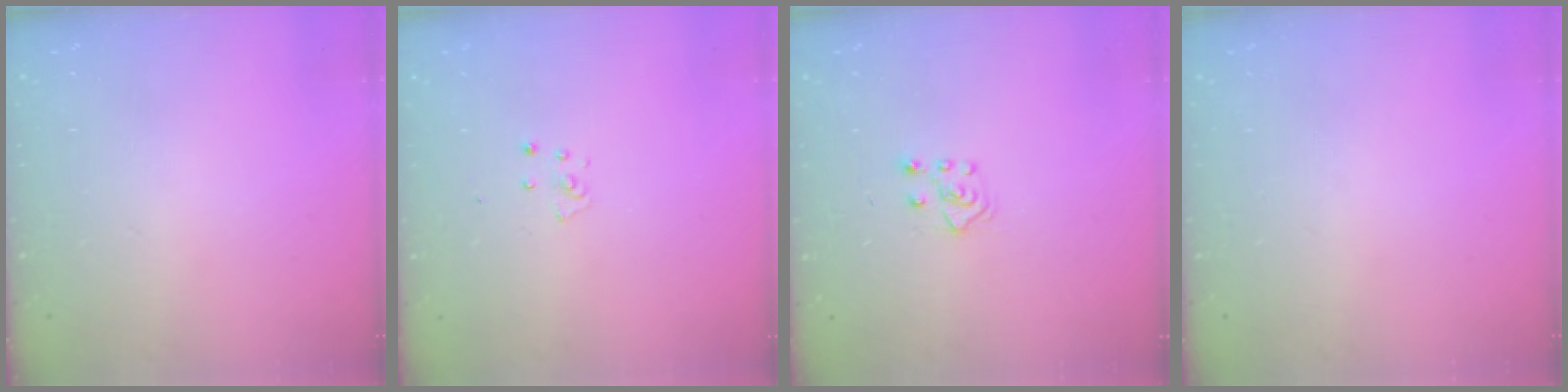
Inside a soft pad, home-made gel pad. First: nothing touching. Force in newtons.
{"total": 2.6, "press": 2.6, "slide": 0.2}
{"total": 4.8, "press": 4.7, "slide": 0.7}
{"total": 0.0}